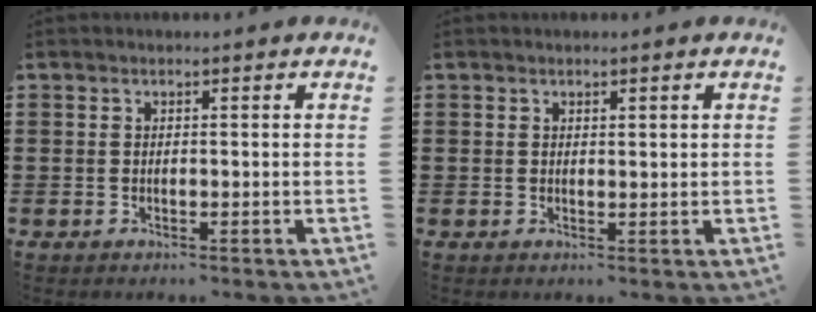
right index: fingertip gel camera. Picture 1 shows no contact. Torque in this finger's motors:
{"motor_torque": [-0.07, 0.39, 0.04, -0.01]}